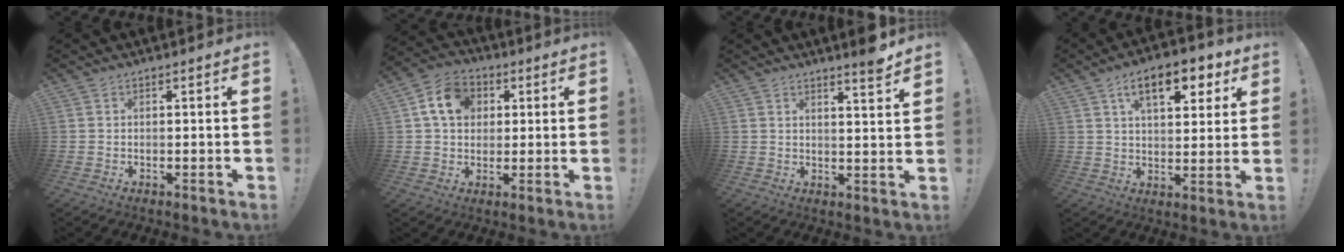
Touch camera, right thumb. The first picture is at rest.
{"total": 11.5, "force": [3.4, 9.0, 6.3], "torque": [-0.103, 0.009, 0.069]}
{"total": 4.9, "force": [3.8, -0.4, 3.1], "torque": [-0.033, -0.036, 0.057]}
{"total": 13.4, "force": [6.5, 6.3, 9.9], "torque": [-0.141, -0.022, 0.107]}